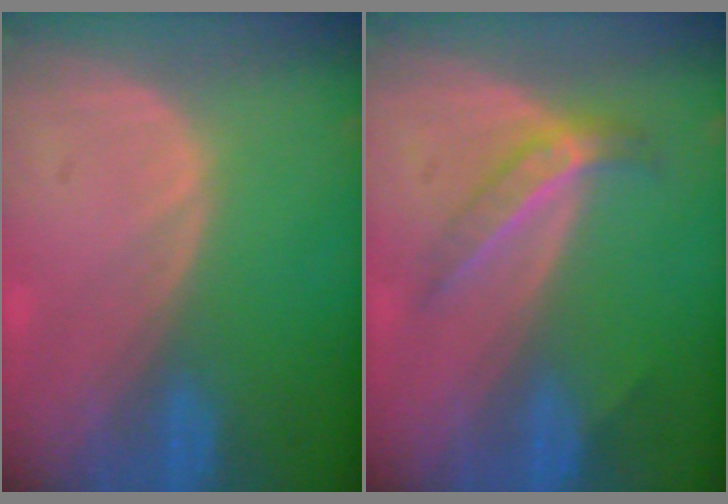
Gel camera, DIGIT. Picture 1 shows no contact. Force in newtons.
{"total": 4.2, "press": 4.0, "slide": 1.1}